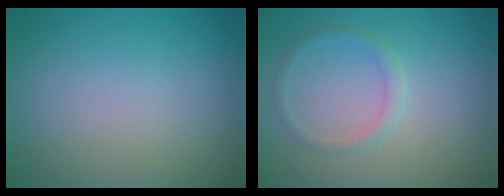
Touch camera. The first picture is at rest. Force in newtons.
{"total": 1.4, "press": 1.4, "slide": 0.1}